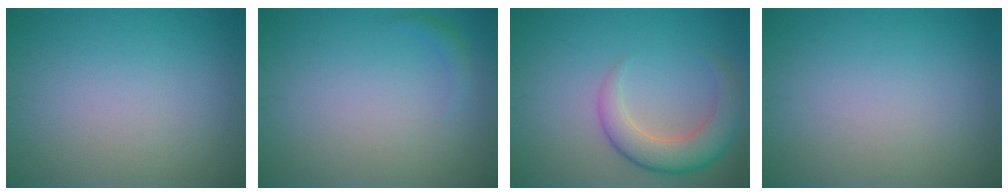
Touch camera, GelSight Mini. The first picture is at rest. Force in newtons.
{"total": 0.8, "press": 0.8, "slide": 0.1}
{"total": 4.8, "press": 4.8, "slide": 0.2}
{"total": 0.0}